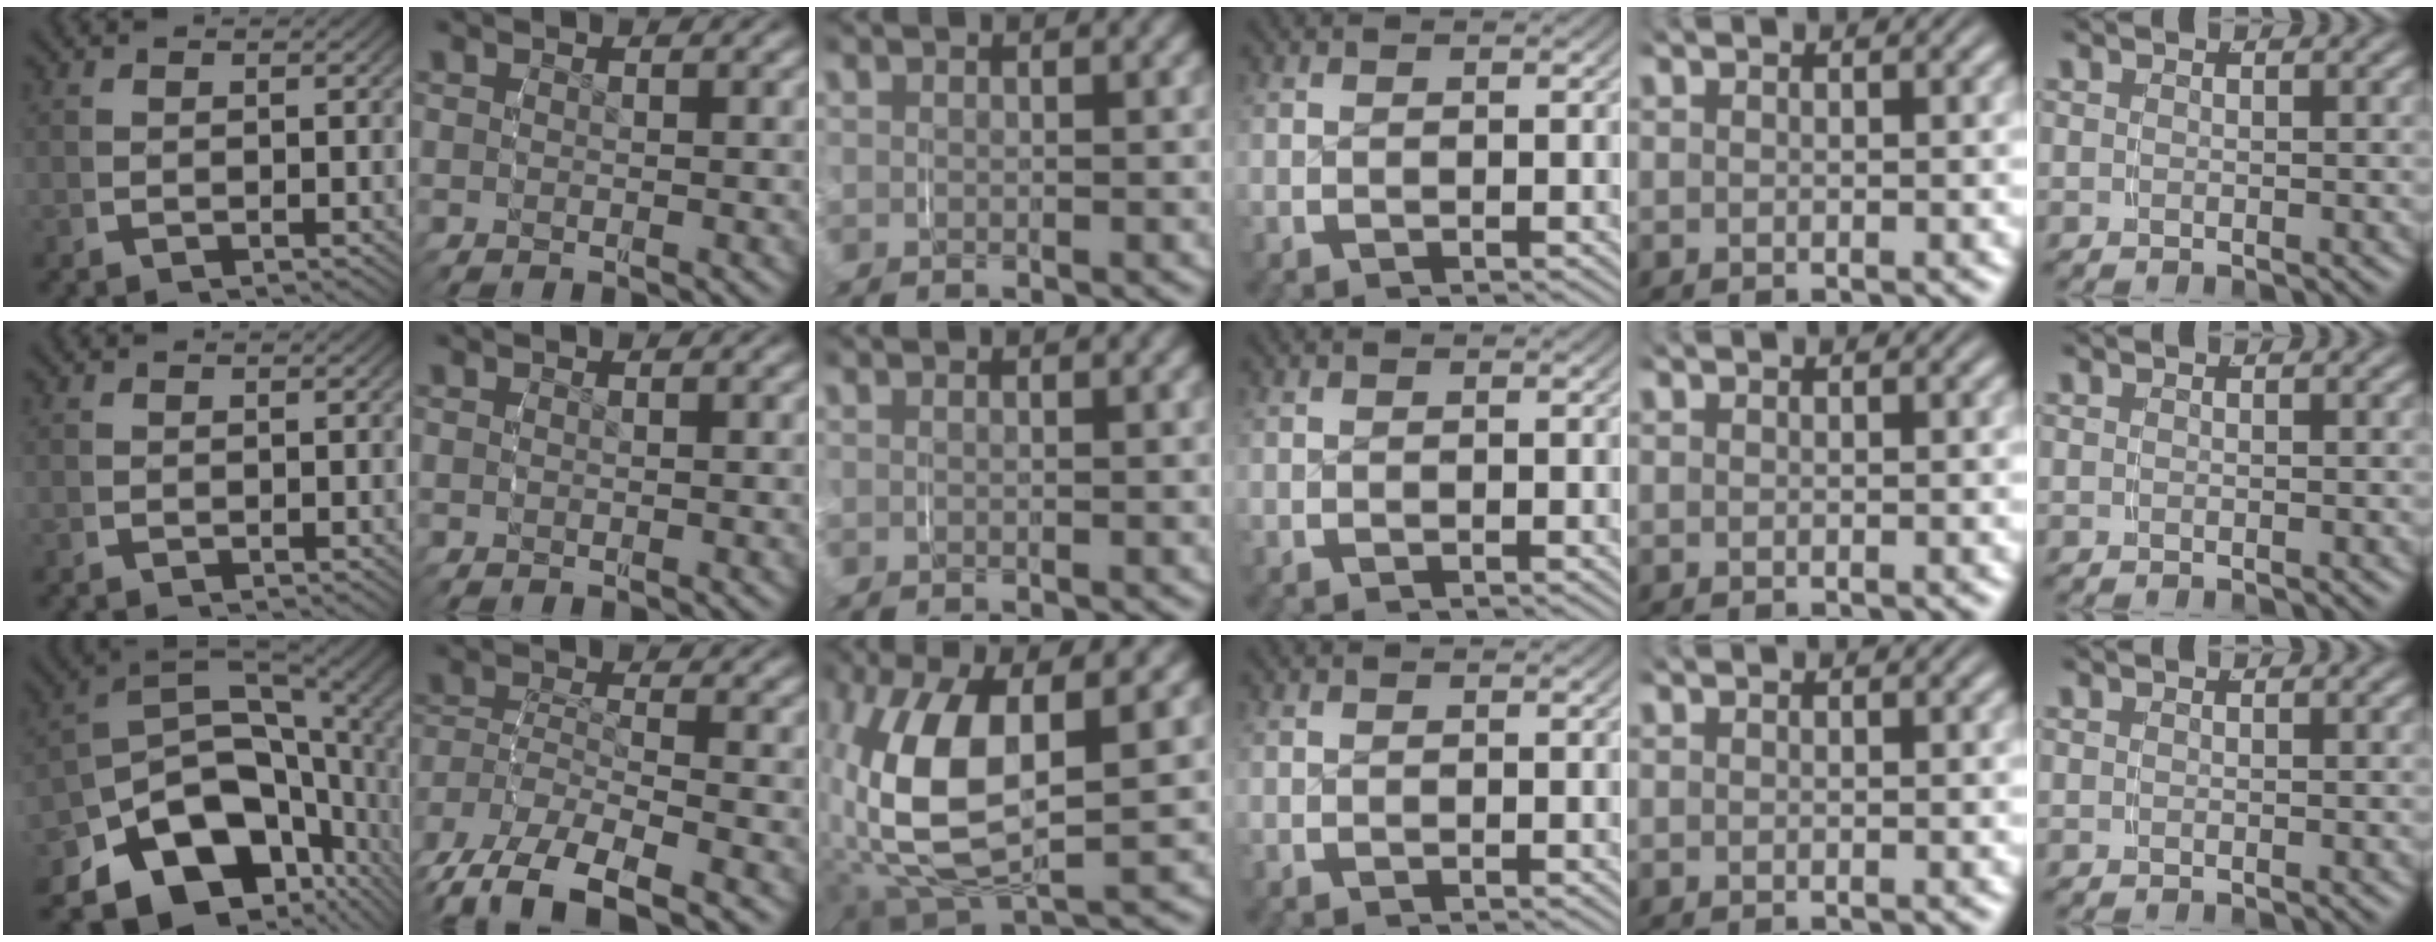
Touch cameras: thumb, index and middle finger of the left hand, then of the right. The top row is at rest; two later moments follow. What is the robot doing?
{"motion": "grasp_and_lifting", "object": "shorts"}